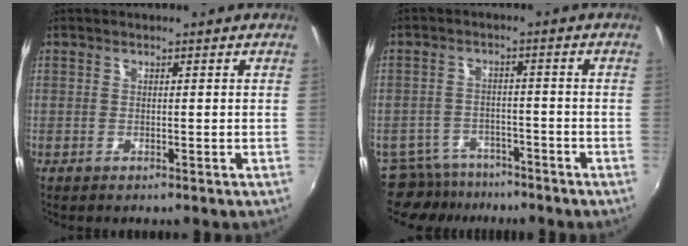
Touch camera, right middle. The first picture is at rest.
{"total": 9.1, "force": [-7.8, 4.2, 1.7], "torque": [-0.054, 0.003, -0.120]}